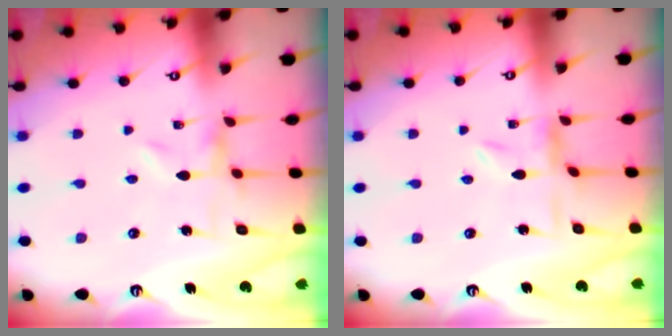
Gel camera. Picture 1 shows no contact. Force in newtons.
{"total": 0.0}